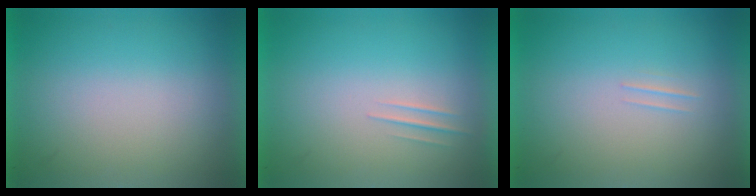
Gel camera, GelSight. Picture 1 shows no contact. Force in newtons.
{"total": 1.2}
{"total": 1.1}